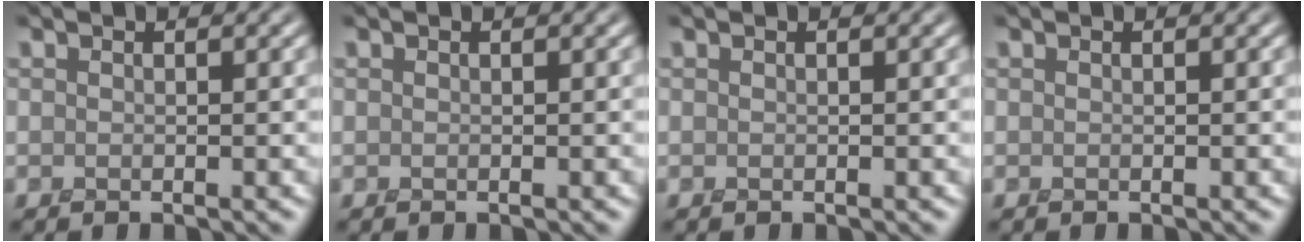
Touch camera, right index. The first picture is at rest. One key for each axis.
{"total": 0.0}
{"total": 0.0}
{"total": 0.0}